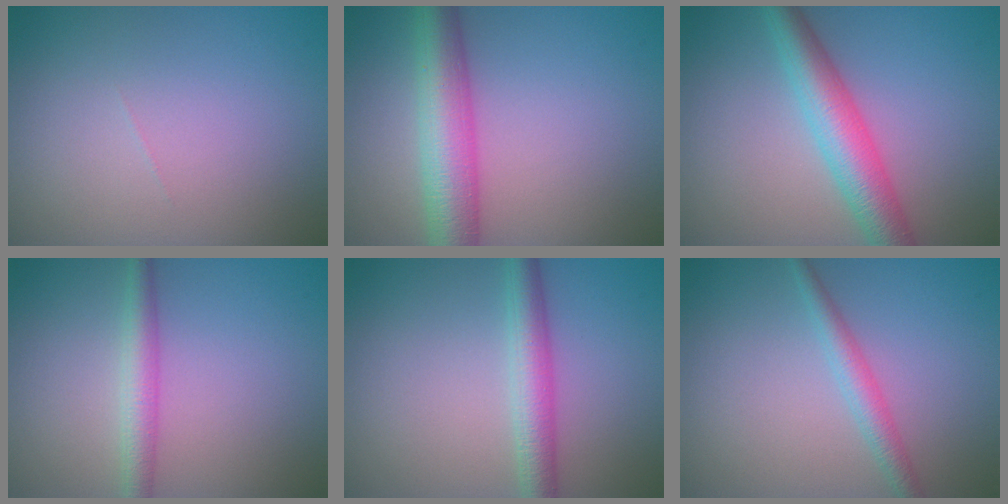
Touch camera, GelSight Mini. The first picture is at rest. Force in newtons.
{"total": 6.5, "press": 6.5, "slide": 0.4}
{"total": 5.4, "press": 5.4, "slide": 0.0}
{"total": 2.6, "press": 2.6, "slide": 0.1}
{"total": 3.5, "press": 3.5, "slide": 0.1}
{"total": 2.2, "press": 2.2, "slide": 0.1}